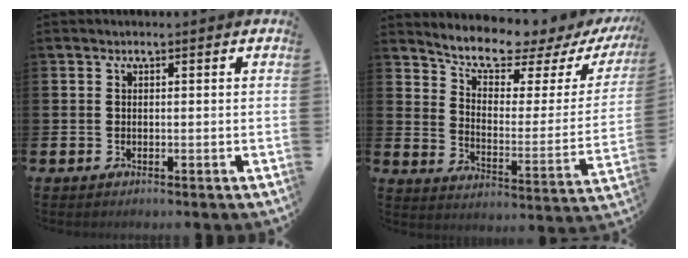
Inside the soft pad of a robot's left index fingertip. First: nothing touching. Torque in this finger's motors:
{"motor_torque": [1.11, -1.03, 0.17, 0.09]}